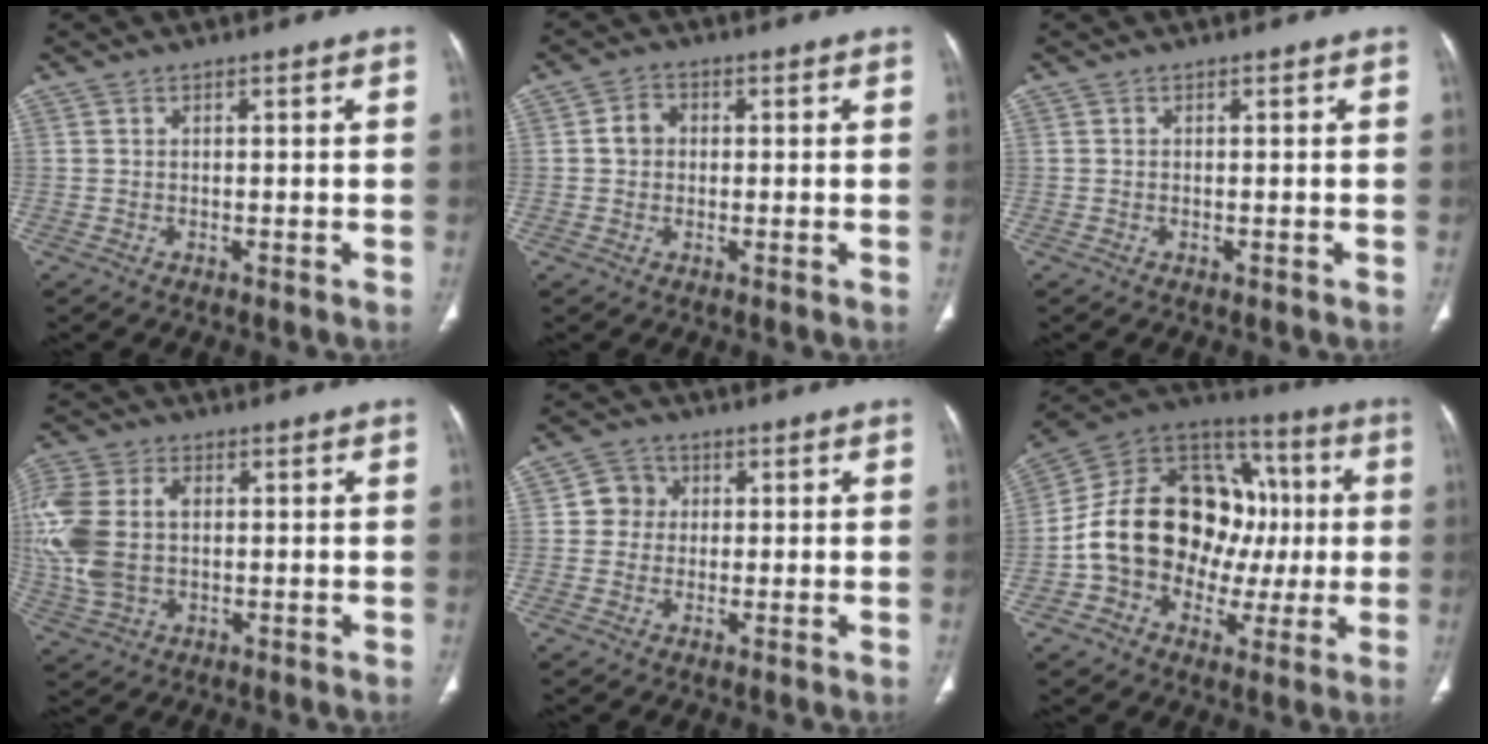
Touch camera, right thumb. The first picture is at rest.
{"total": 3.3, "force": [0.1, 2.9, 1.7], "torque": [-0.019, 0.012, -0.004]}
{"total": 0.0}
{"total": 15.2, "force": [0.9, 10.4, 11.1], "torque": [-0.273, 0.012, 0.023]}
{"total": 4.5, "force": [0.6, 4.3, 1.2], "torque": [0.006, 0.007, 0.004]}
{"total": 24.4, "force": [-0.4, 18.3, 16.2], "torque": [-0.223, 0.052, -0.003]}